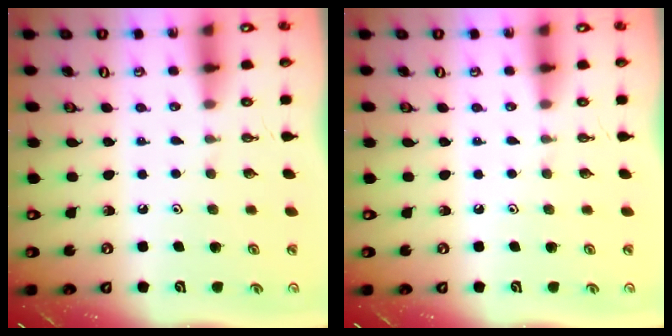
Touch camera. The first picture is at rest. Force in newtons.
{"total": 0.0}